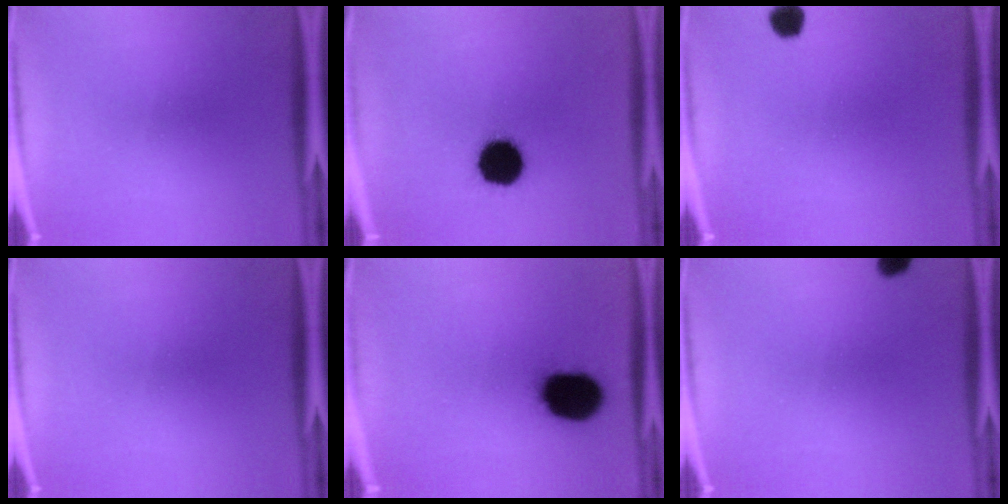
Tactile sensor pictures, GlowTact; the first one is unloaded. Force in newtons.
{"total": 15.4}
{"total": 3.3}
{"total": 0.0}
{"total": 17.1}
{"total": 2.7}